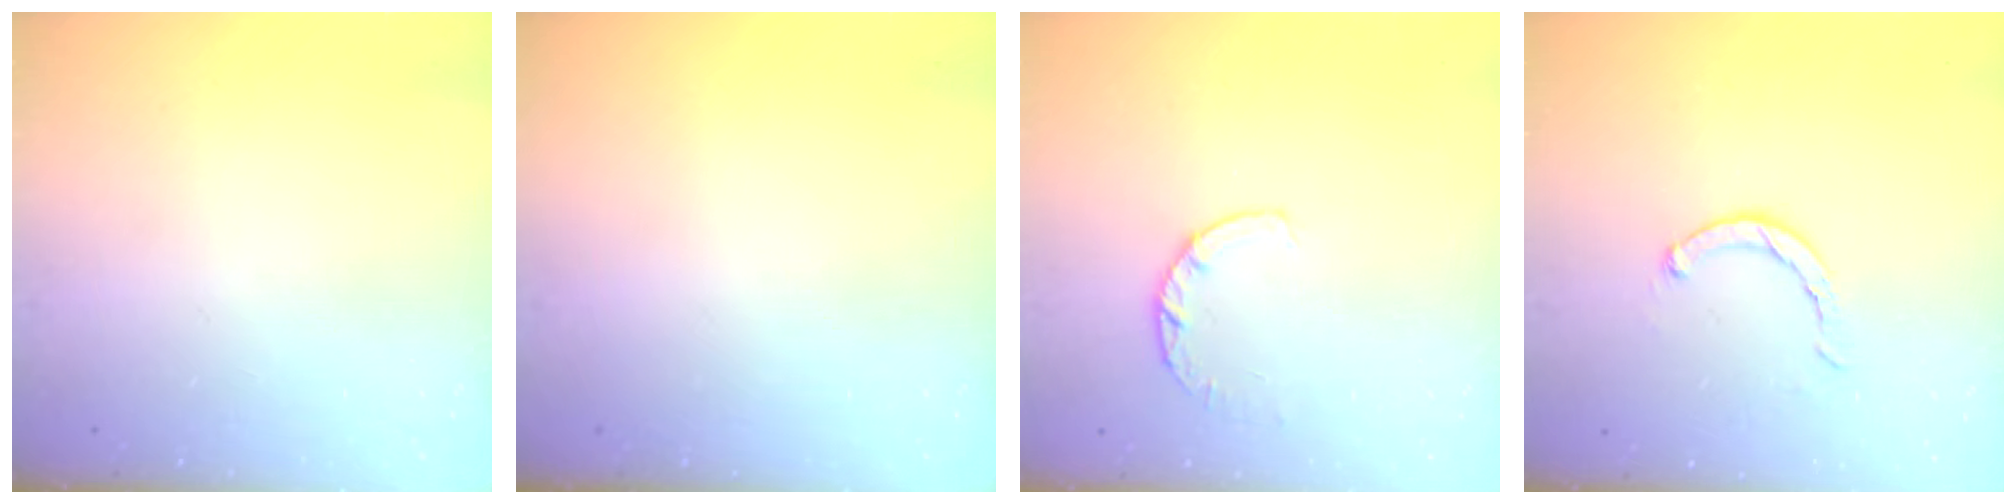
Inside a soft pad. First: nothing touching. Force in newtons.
{"total": 0.0}
{"total": 3.0, "press": 2.9, "slide": 0.4}
{"total": 1.5, "press": 1.5, "slide": 0.3}